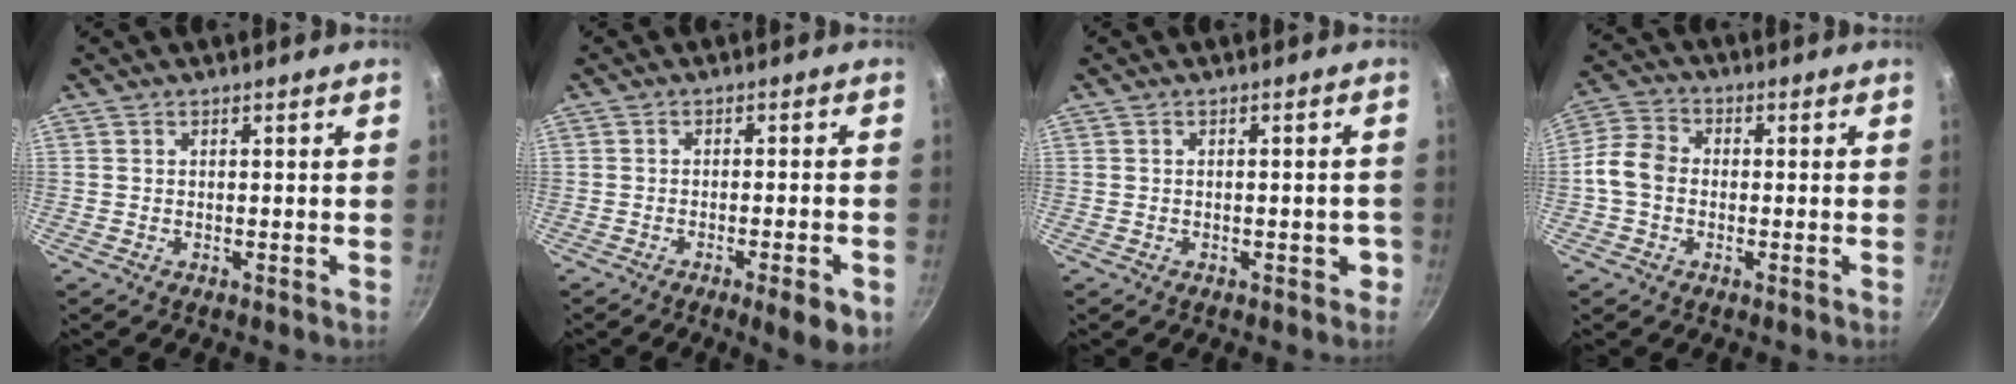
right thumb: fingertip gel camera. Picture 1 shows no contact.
{"total": 6.5, "force": [-3.1, 1.3, 5.6], "torque": [-0.071, 0.008, -0.038]}
{"total": 2.5, "force": [-1.0, 1.2, 1.9], "torque": [-0.004, 0.012, -0.013]}
{"total": 6.9, "force": [-0.9, 5.4, 4.2], "torque": [-0.067, 0.019, -0.036]}